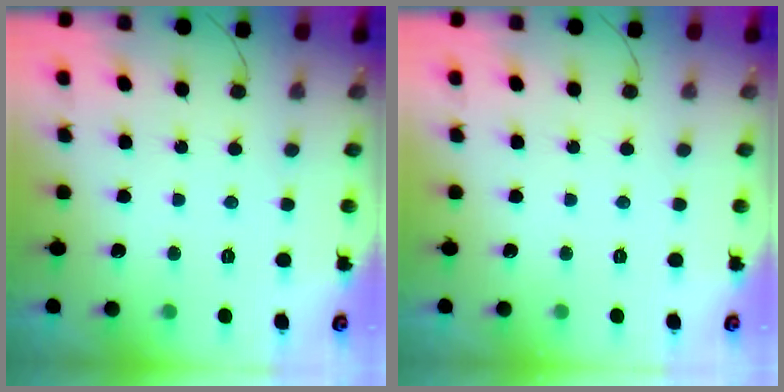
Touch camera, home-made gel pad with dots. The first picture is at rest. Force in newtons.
{"total": 0.0}